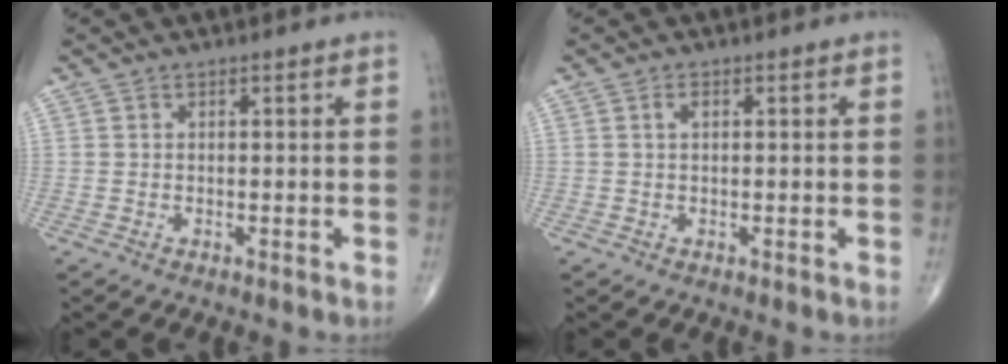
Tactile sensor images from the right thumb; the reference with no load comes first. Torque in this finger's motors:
{"motor_torque": [0.05, 0.60, 0.16, 0.08, -0.02]}